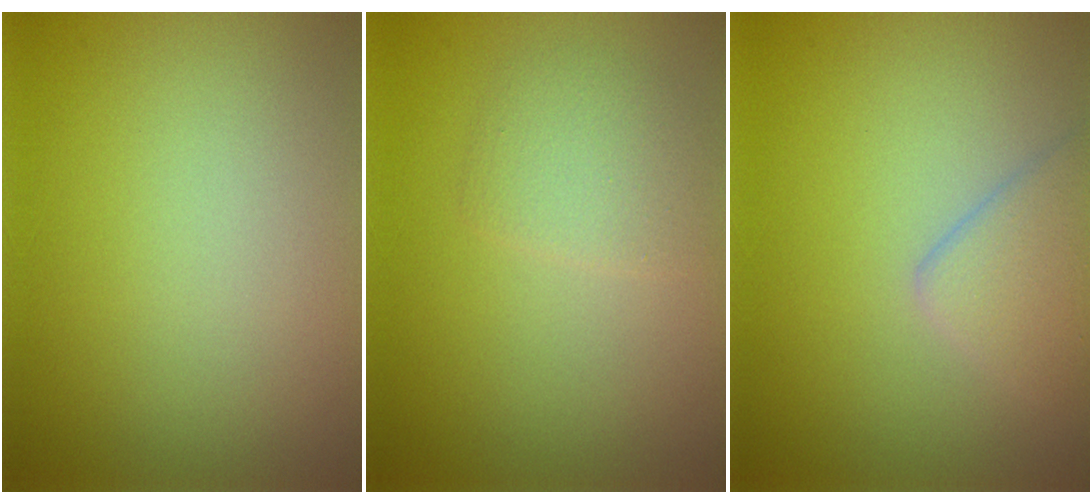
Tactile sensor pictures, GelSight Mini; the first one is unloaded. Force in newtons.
{"total": 2.2, "press": 2.2, "slide": 0.1}
{"total": 2.7, "press": 2.7, "slide": 0.1}